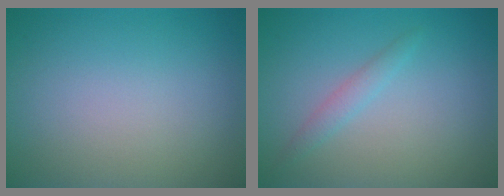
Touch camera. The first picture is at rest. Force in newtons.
{"total": 1.3, "press": 1.3, "slide": 0.1}